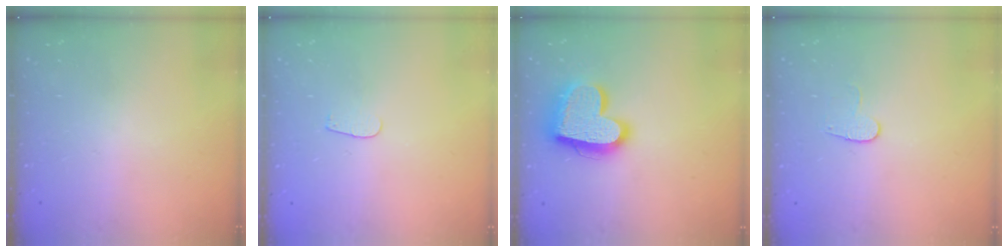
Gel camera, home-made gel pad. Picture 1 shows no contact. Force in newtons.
{"total": 2.6, "press": 2.5, "slide": 0.3}
{"total": 20.5, "press": 20.4, "slide": 1.7}
{"total": 7.7, "press": 7.6, "slide": 0.5}